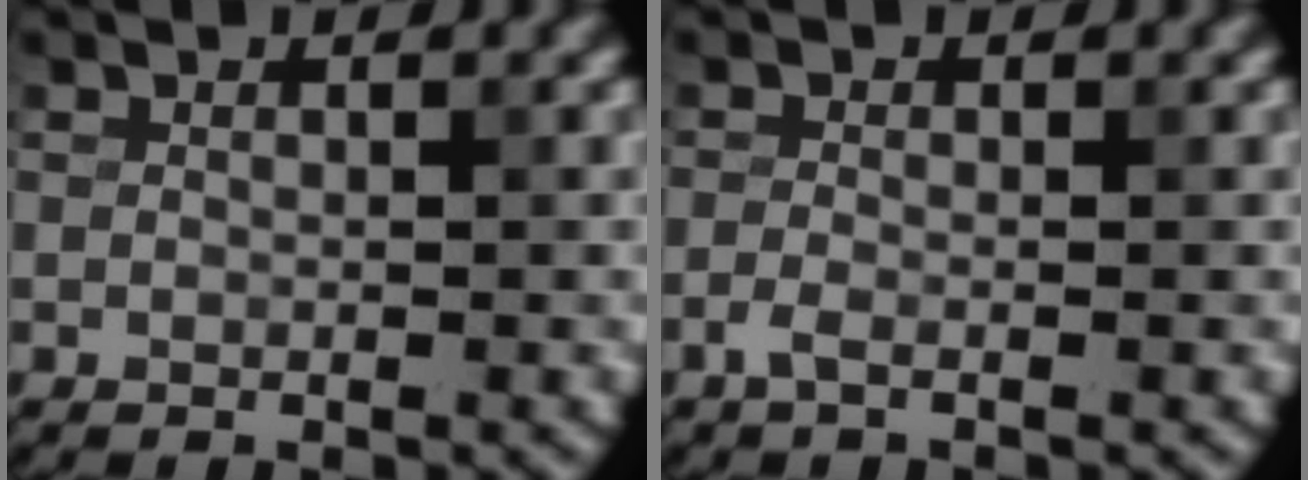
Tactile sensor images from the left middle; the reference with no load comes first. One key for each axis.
{"total": 1.2, "fx": -0.7, "fy": 0.3, "fz": 0.9, "tx": -0.024, "ty": 0.000, "tz": -0.018}